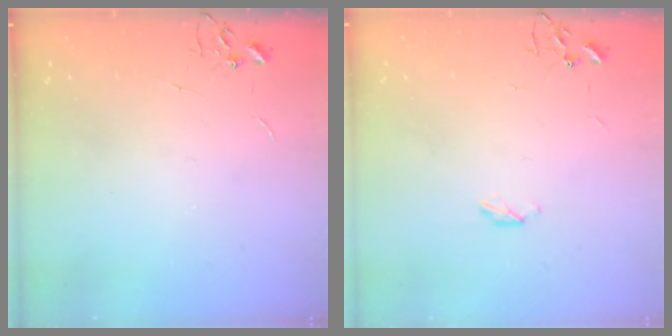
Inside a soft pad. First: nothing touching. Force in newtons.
{"total": 2.9, "press": 2.9, "slide": 0.5}